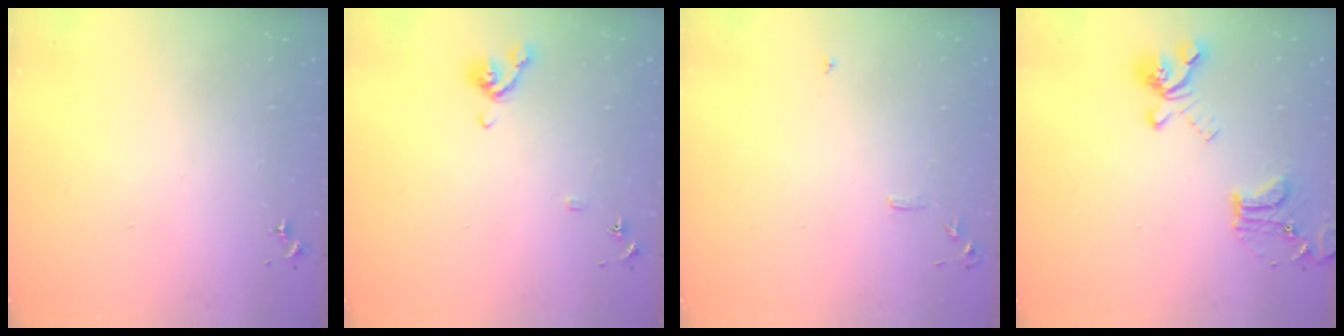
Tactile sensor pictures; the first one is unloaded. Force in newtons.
{"total": 8.5, "press": 8.4, "slide": 1.4}
{"total": 6.5, "press": 6.5, "slide": 0.8}
{"total": 18.2, "press": 18.1, "slide": 1.7}